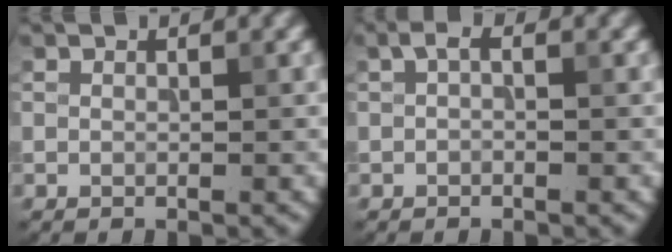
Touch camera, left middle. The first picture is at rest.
{"total": 1.0, "force": [-0.1, 0.5, 0.9], "torque": [-0.017, 0.003, -0.003]}